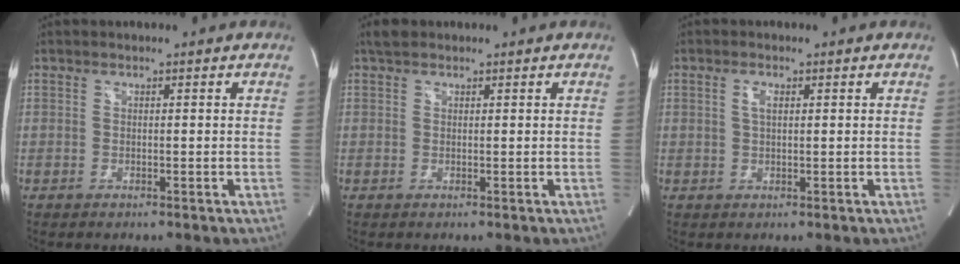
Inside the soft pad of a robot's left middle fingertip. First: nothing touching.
{"total": 1.6, "force": [1.3, 0.8, 0.6], "torque": [-0.014, 0.015, 0.023]}
{"total": 1.7, "force": [0.6, 0.5, 1.5], "torque": [-0.031, 0.002, 0.012]}